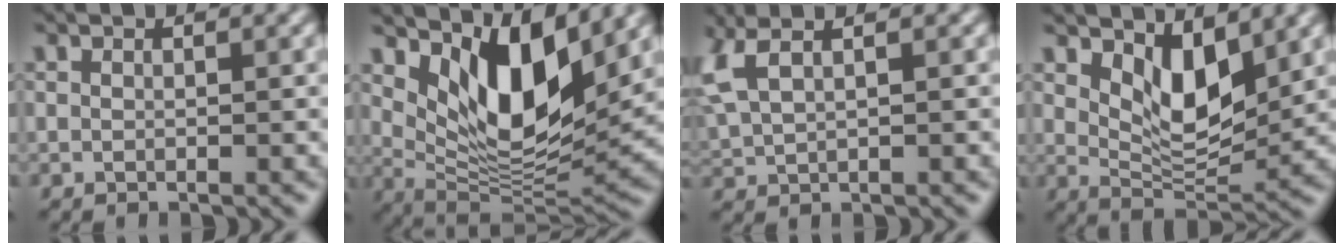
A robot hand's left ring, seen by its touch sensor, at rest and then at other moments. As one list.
[{"total": 9.1, "force": [4.1, 3.7, 7.3], "torque": [-0.122, -0.013, 0.087]}, {"total": 5.0, "force": [1.5, 2.7, 4.0], "torque": [-0.118, 0.019, 0.040]}, {"total": 5.1, "force": [1.9, 2.5, 3.9], "torque": [-0.085, -0.013, 0.040]}]